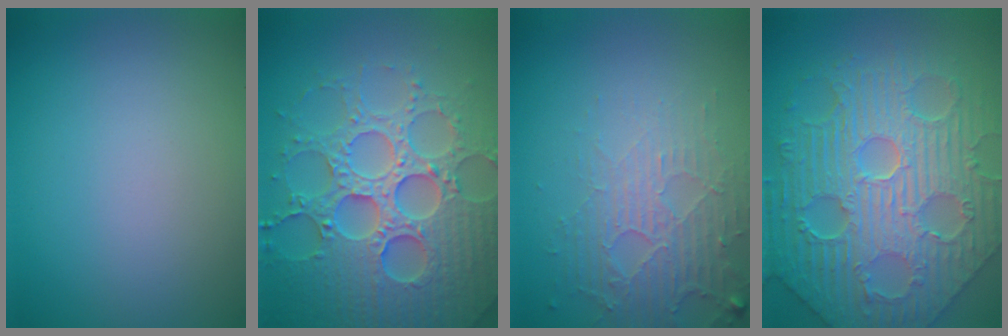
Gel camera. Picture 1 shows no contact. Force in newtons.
{"total": 8.0, "press": 7.8, "slide": 1.7}
{"total": 5.2, "press": 3.3, "slide": 4.0}
{"total": 11.5, "press": 8.1, "slide": 8.1}